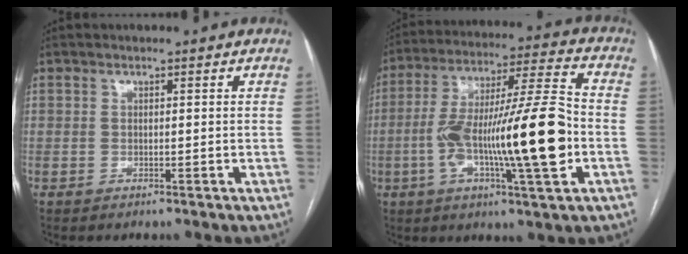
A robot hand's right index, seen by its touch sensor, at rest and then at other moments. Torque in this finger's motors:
{"motor_torque": [0.96, -0.21, 0.63, 0.21]}